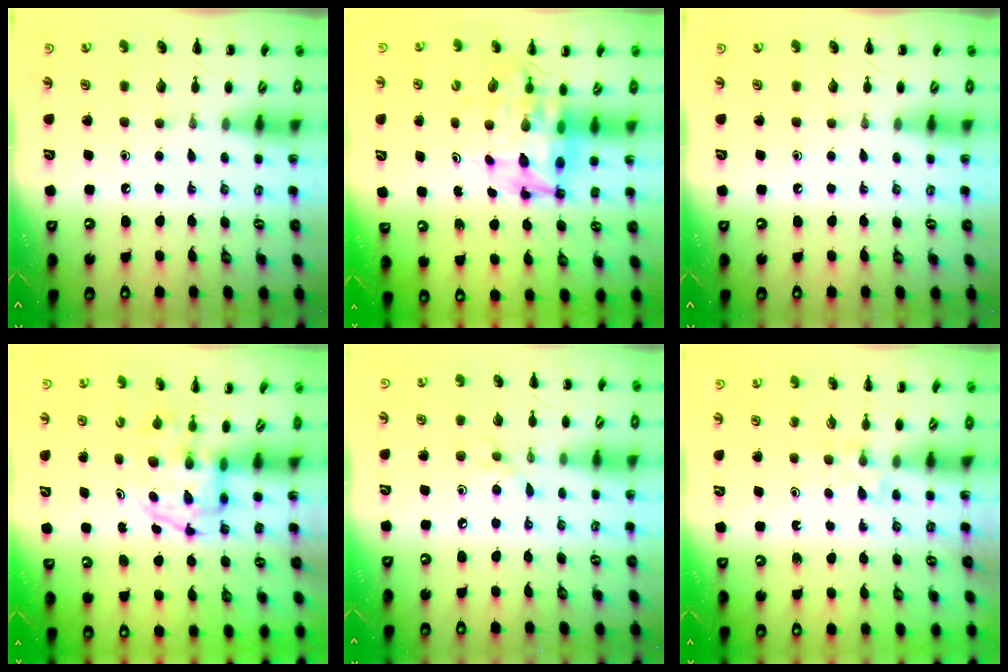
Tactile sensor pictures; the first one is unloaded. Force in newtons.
{"total": 8.0, "press": 7.5, "slide": 2.6}
{"total": 0.0}
{"total": 3.4, "press": 3.3, "slide": 0.5}
{"total": 4.6, "press": 4.3, "slide": 1.7}
{"total": 2.9, "press": 2.7, "slide": 1.1}